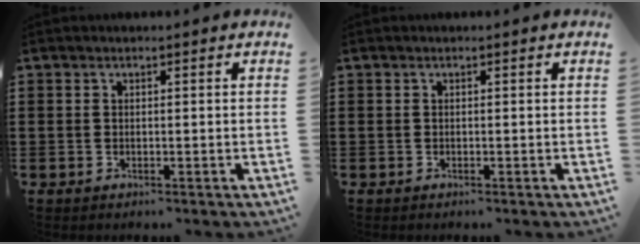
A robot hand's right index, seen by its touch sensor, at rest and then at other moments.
{"total": 0.0}